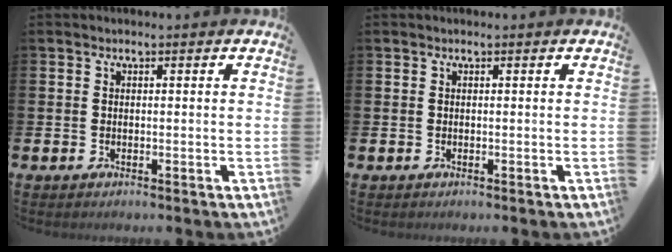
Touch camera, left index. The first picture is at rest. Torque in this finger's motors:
{"motor_torque": [-0.03, 0.03, 0.00, 0.00]}